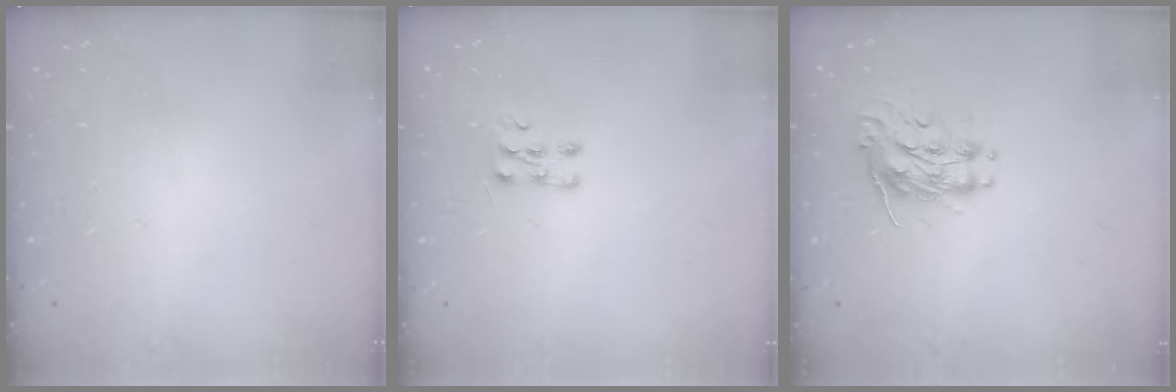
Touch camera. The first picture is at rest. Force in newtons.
{"total": 6.3, "press": 6.1, "slide": 1.6}
{"total": 8.9, "press": 8.9, "slide": 0.2}